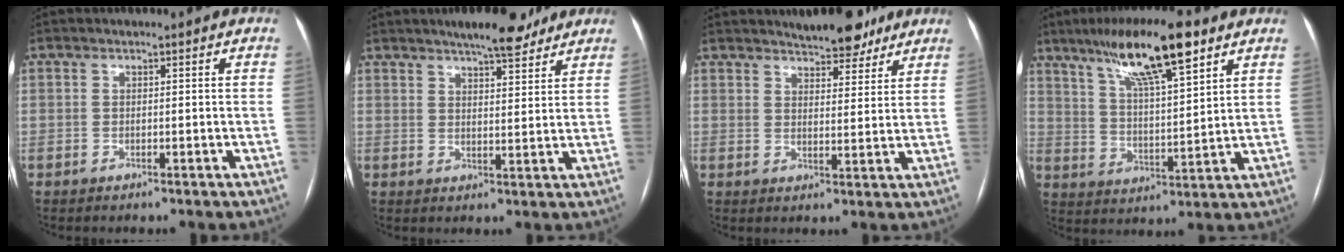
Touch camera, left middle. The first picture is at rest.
{"total": 8.2, "force": [6.6, 2.0, 4.5], "torque": [-0.062, 0.008, 0.095]}
{"total": 7.6, "force": [6.5, 2.3, 3.1], "torque": [-0.041, 0.006, 0.090]}
{"total": 14.5, "force": [9.2, 1.9, 11.1], "torque": [-0.196, 0.015, 0.158]}